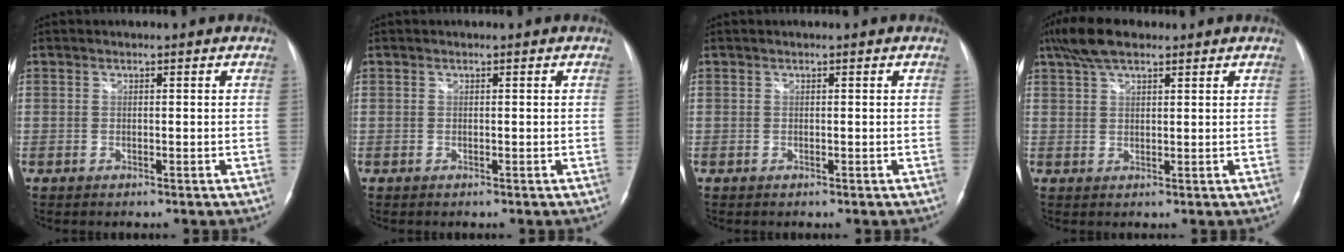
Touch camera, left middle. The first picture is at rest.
{"total": 0.0}
{"total": 0.0}
{"total": 6.5, "force": [4.7, 2.2, 3.9], "torque": [-0.085, 0.022, 0.088]}